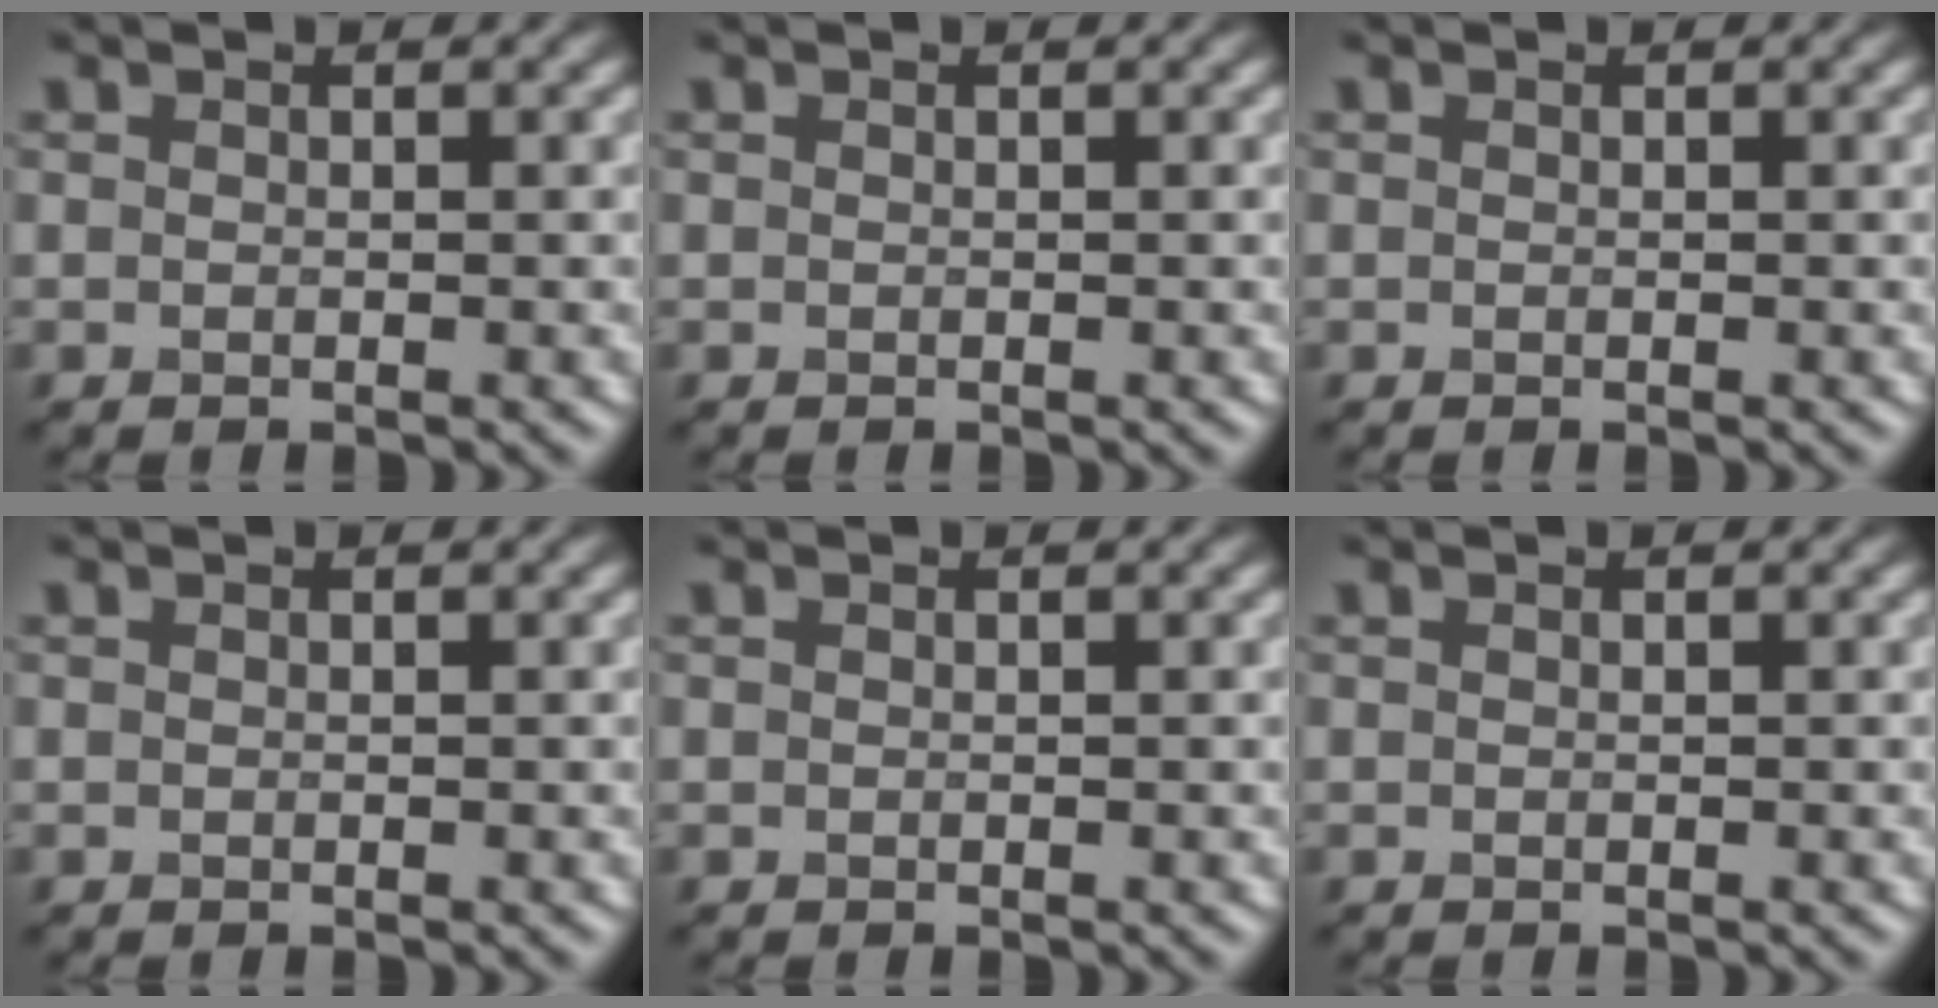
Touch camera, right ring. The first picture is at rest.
{"total": 0.0}
{"total": 0.0}
{"total": 0.0}
{"total": 0.0}
{"total": 0.0}